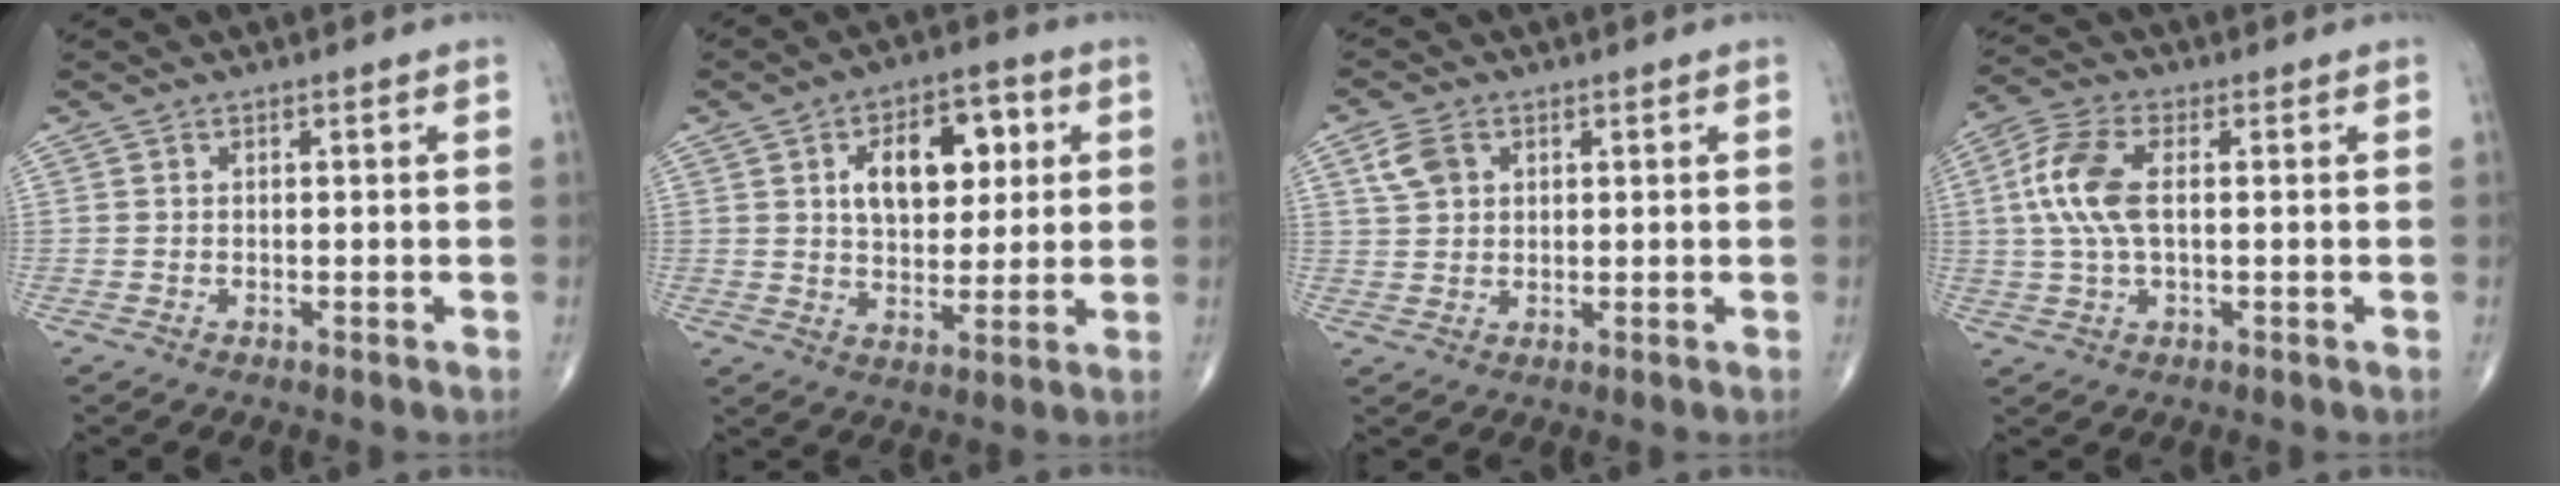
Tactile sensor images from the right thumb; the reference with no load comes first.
{"total": 13.1, "force": [3.6, 7.7, 9.9], "torque": [-0.110, 0.001, 0.056]}
{"total": 4.7, "force": [1.9, 3.4, 2.6], "torque": [-0.045, 0.002, 0.038]}
{"total": 9.6, "force": [1.1, 4.7, 8.2], "torque": [-0.192, 0.016, 0.019]}